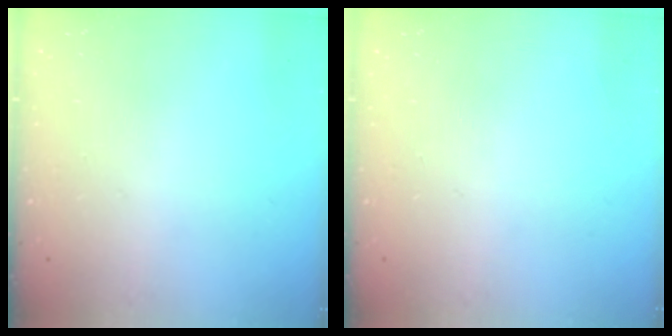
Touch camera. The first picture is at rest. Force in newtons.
{"total": 0.0}